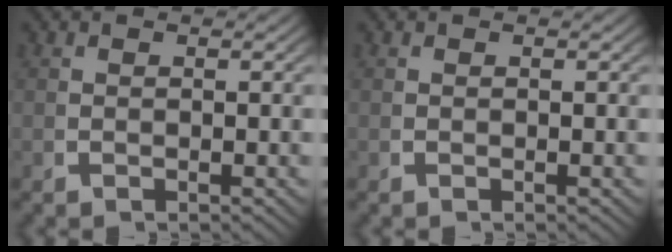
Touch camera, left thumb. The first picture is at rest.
{"total": 0.0}